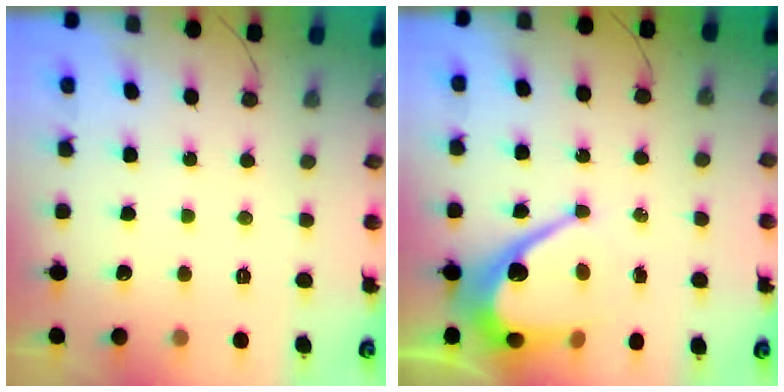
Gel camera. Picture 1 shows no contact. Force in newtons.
{"total": 10.2, "press": 10.1, "slide": 0.9}